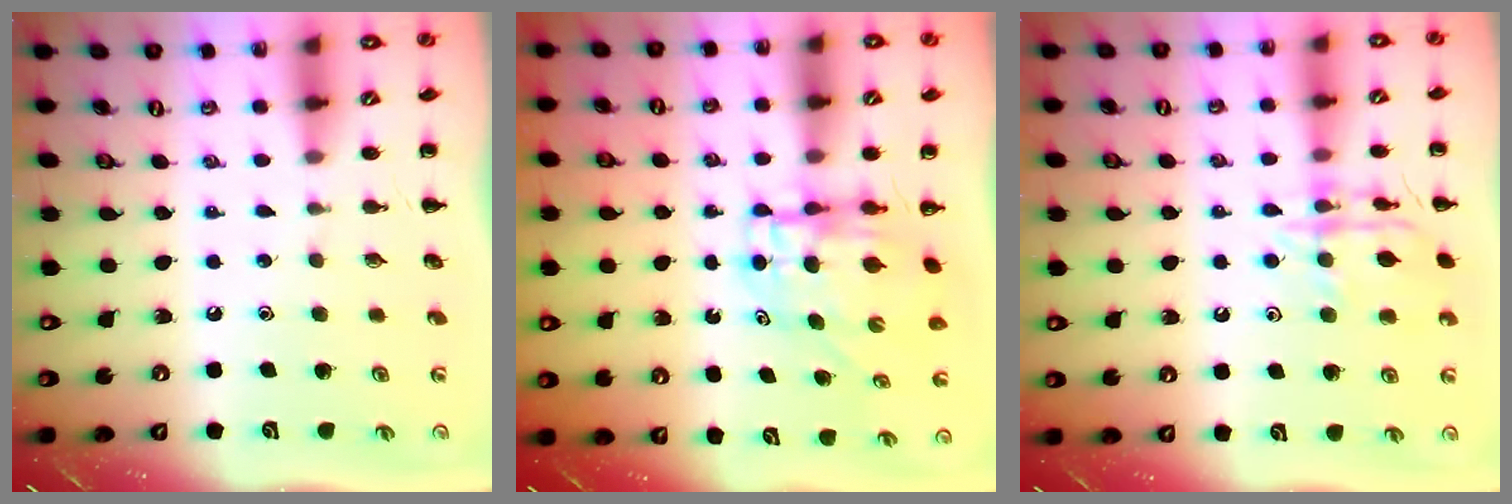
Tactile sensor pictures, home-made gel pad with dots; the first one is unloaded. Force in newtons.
{"total": 6.2, "press": 6.1, "slide": 1.1}
{"total": 13.9, "press": 13.9, "slide": 0.9}